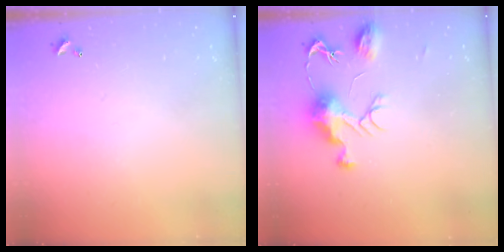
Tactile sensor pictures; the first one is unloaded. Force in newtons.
{"total": 9.4, "press": 9.4, "slide": 0.3}